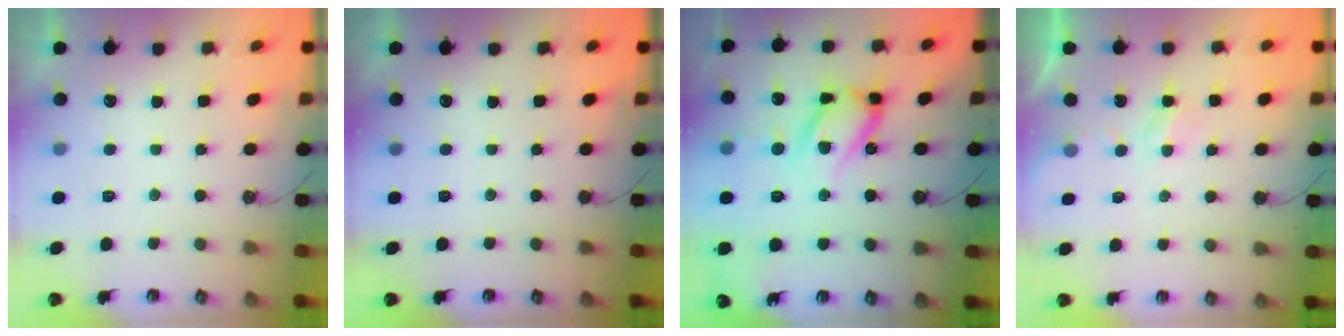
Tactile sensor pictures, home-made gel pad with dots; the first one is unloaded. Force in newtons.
{"total": 0.0}
{"total": 15.8, "press": 15.8, "slide": 1.4}
{"total": 2.2, "press": 2.1, "slide": 0.4}